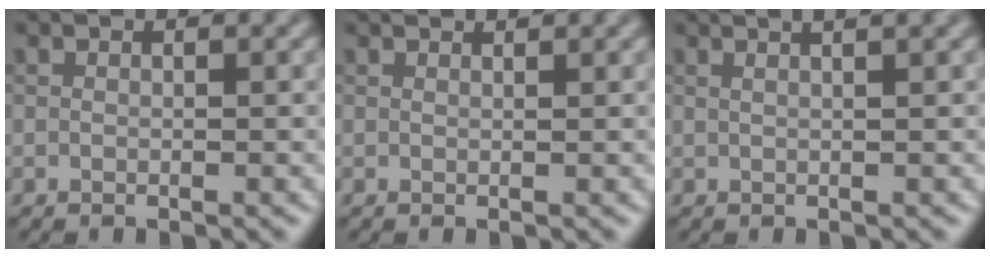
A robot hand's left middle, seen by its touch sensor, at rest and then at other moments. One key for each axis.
{"total": 1.4, "fx": 1.3, "fy": 0.2, "fz": 0.4, "tx": -0.010, "ty": -0.003, "tz": 0.010}
{"total": 5.1, "fx": 3.0, "fy": 2.3, "fz": 3.4, "tx": -0.015, "ty": 0.043, "tz": 0.007}